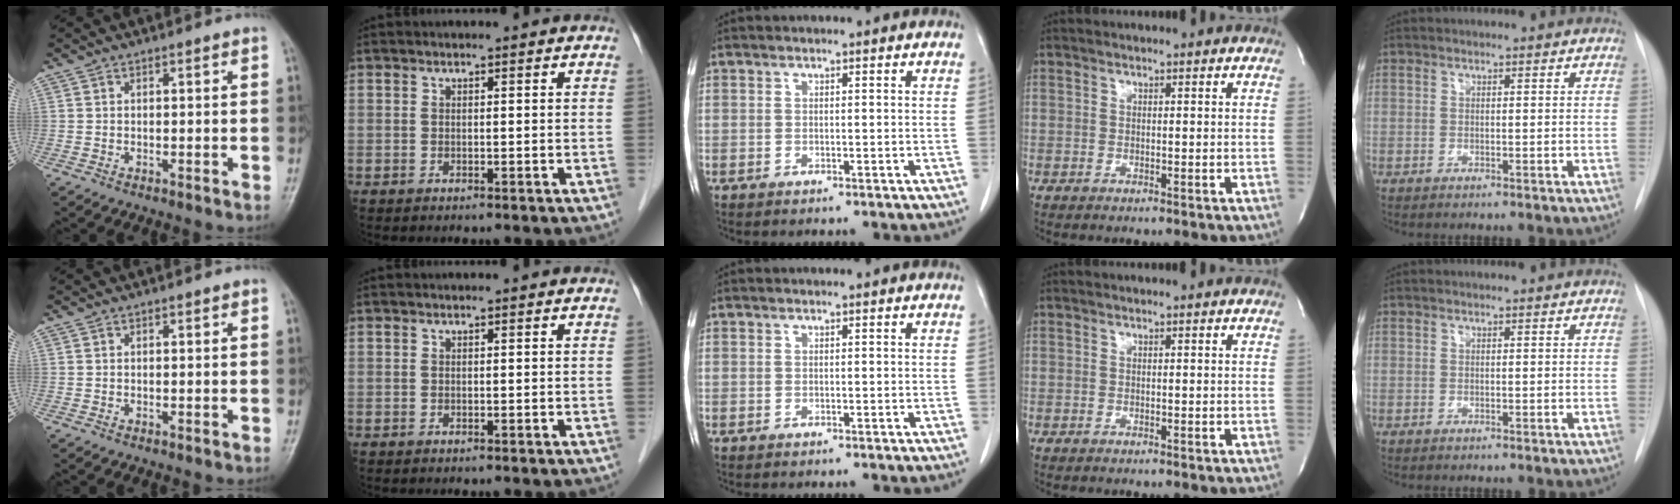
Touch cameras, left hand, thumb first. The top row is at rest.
{}